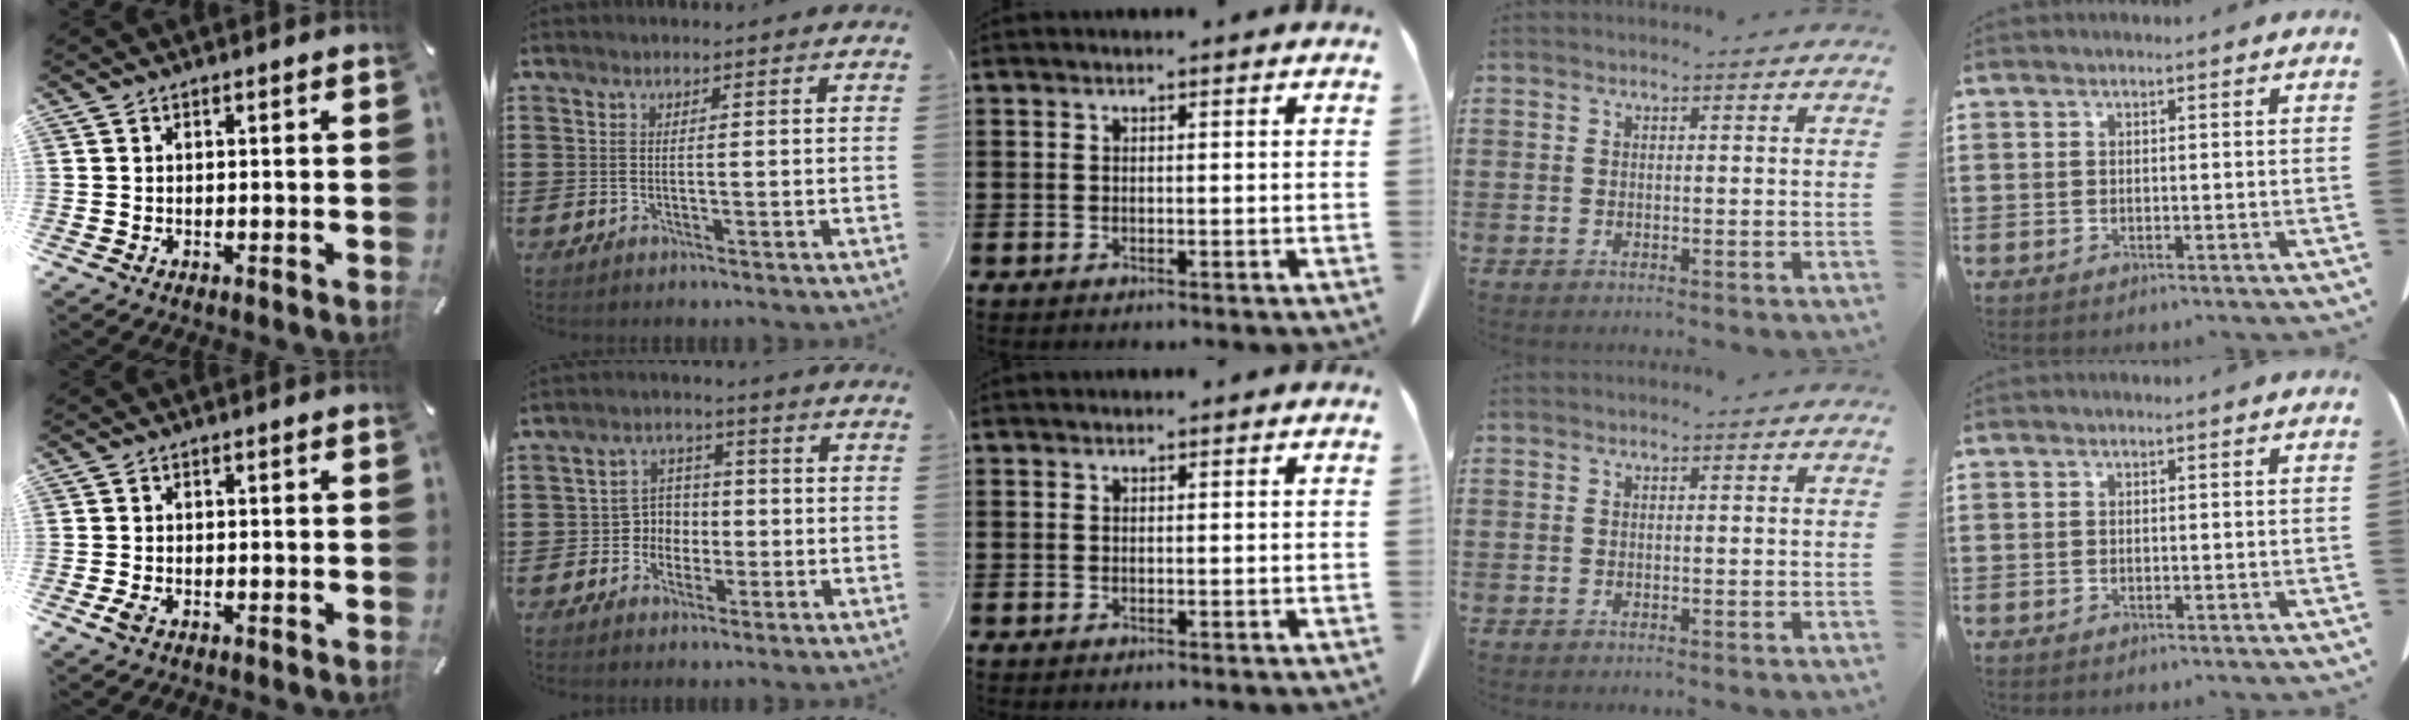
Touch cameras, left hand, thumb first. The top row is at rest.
{"thumb": {"total": 2.0, "force": [-0.8, 1.2, 1.4], "torque": [-0.030, 0.000, -0.016]}, "index": {"total": 4.6, "force": [-1.0, 4.3, 1.3], "torque": [-0.042, 0.013, -0.022]}}